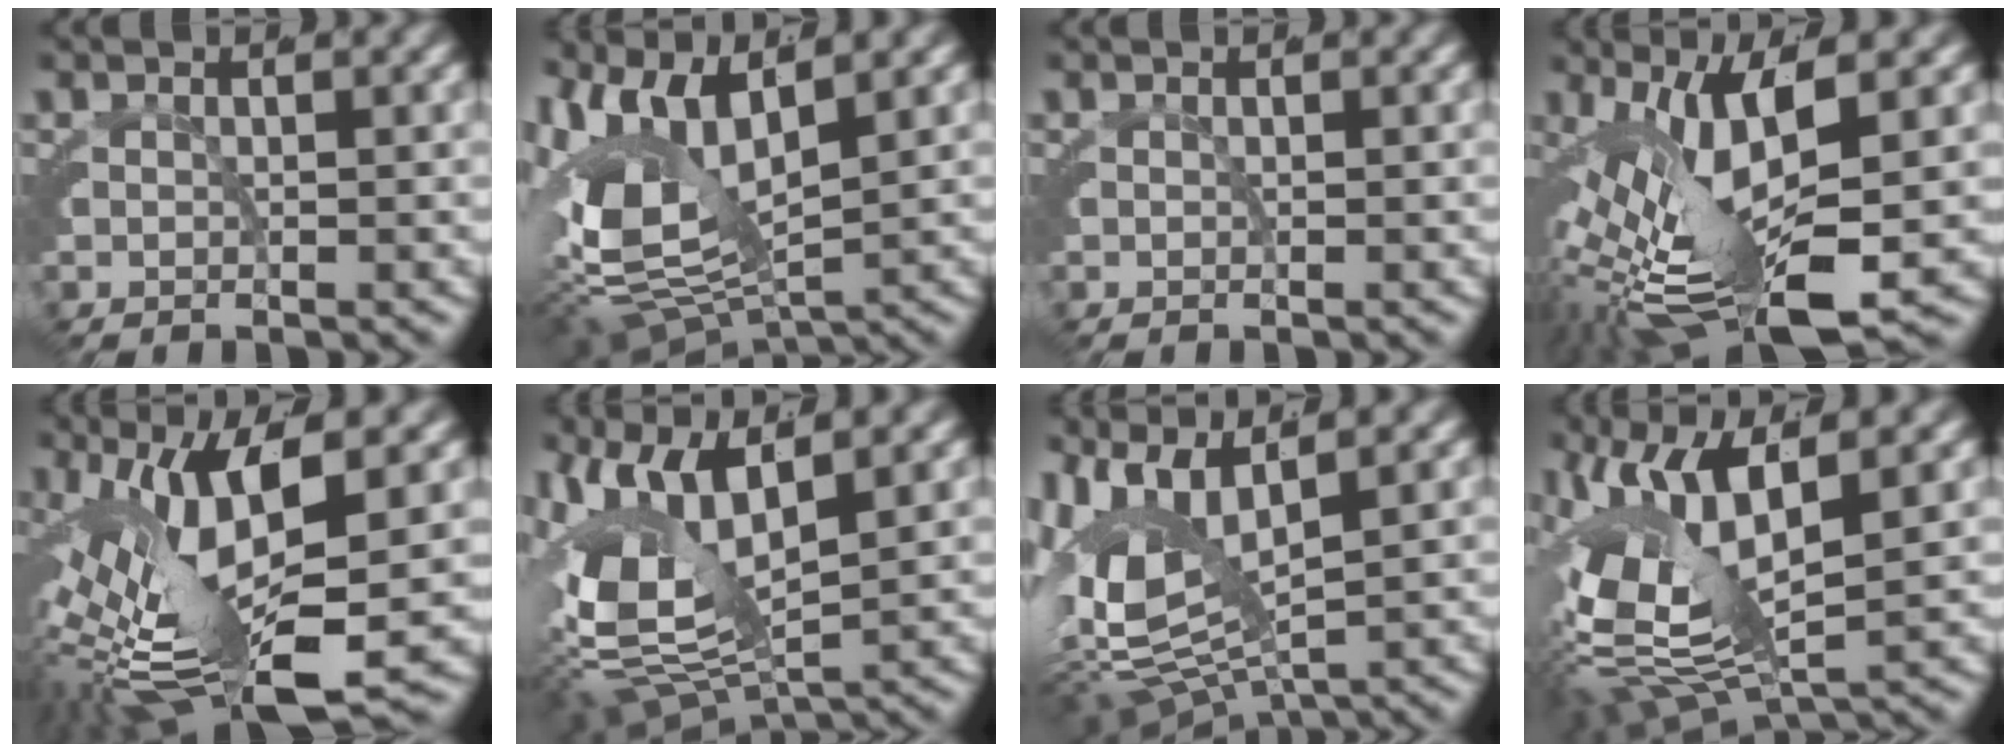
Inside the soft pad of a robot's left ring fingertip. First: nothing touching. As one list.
[{"total": 13.2, "force": [-0.1, 9.2, 9.5], "torque": [-0.205, -0.054, 0.022]}, {"total": 0.0}, {"total": 11.6, "force": [-3.1, 5.4, 9.8], "torque": [-0.188, -0.038, -0.022]}, {"total": 12.9, "force": [-3.3, 6.3, 10.7], "torque": [-0.209, -0.040, -0.025]}, {"total": 11.9, "force": [0.3, 7.8, 9.0], "torque": [-0.198, -0.042, 0.025]}, {"total": 11.9, "force": [-0.2, 8.3, 8.5], "torque": [-0.194, -0.050, 0.018]}, {"total": 12.6, "force": [-0.3, 7.5, 10.1], "torque": [-0.206, -0.038, 0.015]}]